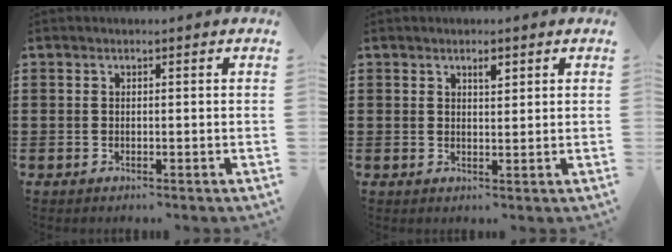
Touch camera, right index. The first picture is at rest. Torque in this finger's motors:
{"motor_torque": [0.02, -0.01, 0.00, 0.02]}